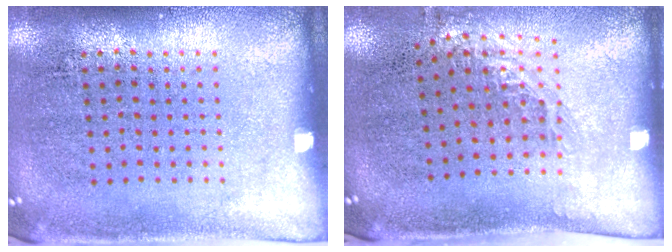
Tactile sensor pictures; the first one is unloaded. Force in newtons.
{"total": 1.2, "press": 1.0, "slide": 0.8}